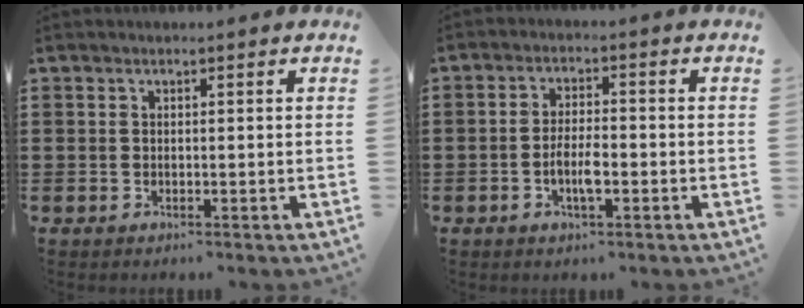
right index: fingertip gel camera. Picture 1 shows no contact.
{"total": 4.7, "force": [-1.5, 1.5, 4.2], "torque": [-0.086, 0.003, -0.031]}